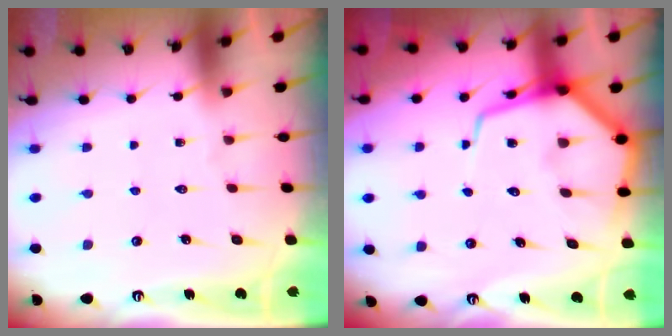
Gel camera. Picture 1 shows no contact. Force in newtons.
{"total": 10.3, "press": 10.3, "slide": 1.1}